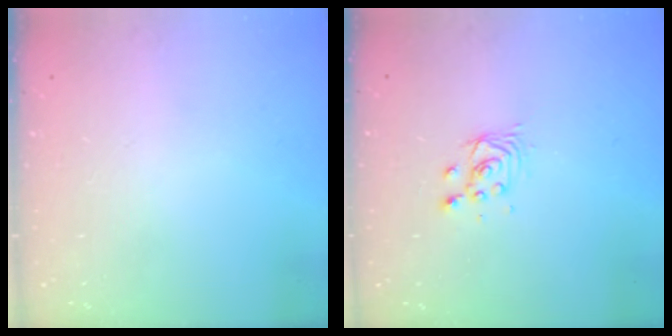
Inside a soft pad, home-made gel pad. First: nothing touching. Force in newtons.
{"total": 3.1, "press": 3.1, "slide": 0.2}